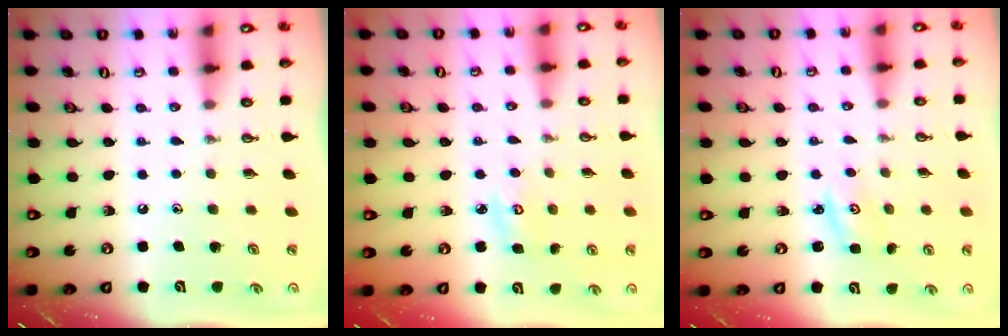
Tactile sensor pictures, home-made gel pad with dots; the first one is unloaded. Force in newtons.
{"total": 4.8, "press": 4.8, "slide": 0.4}
{"total": 1.6, "press": 1.5, "slide": 0.1}